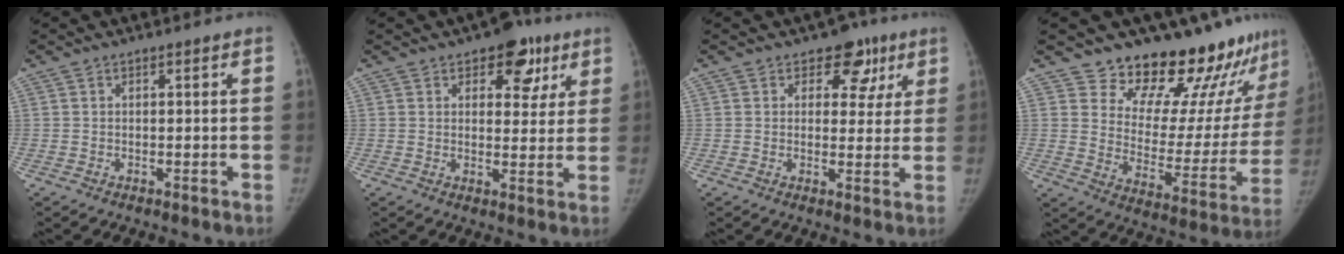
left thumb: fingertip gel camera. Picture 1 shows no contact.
{"total": 8.9, "force": [4.8, 5.2, 5.4], "torque": [-0.026, -0.015, 0.059]}
{"total": 7.1, "force": [3.8, 5.1, 3.3], "torque": [0.006, -0.008, 0.044]}
{"total": 20.3, "force": [17.9, 6.9, 6.5], "torque": [-0.030, -0.154, 0.240]}